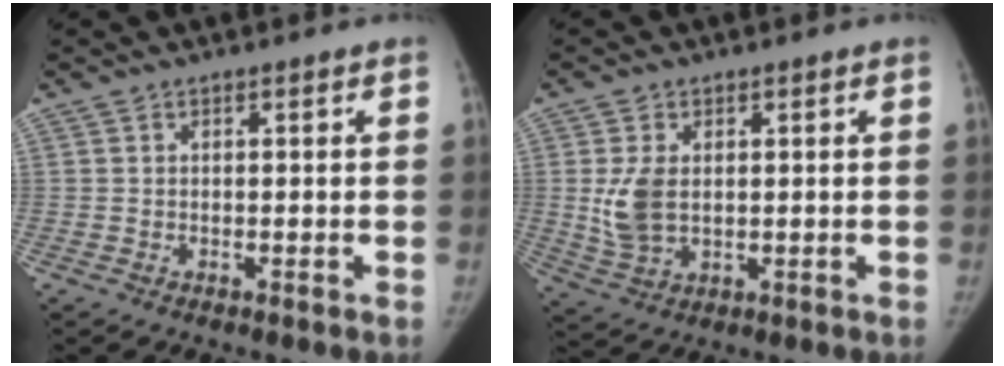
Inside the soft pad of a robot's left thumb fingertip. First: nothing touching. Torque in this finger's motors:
{"motor_torque": [0.09, 0.22, 0.48, -0.44, 0.07]}